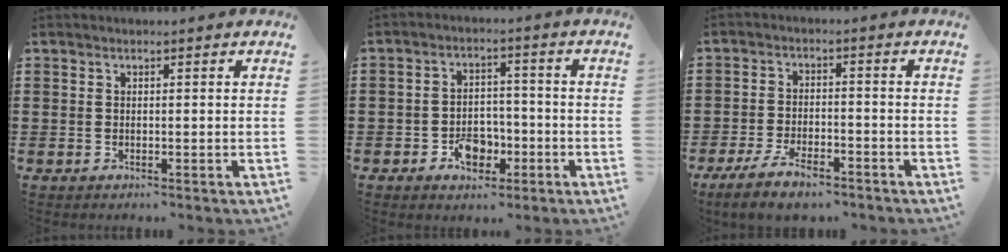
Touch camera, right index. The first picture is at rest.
{"total": 5.4, "force": [-2.5, 3.6, 3.2], "torque": [-0.048, 0.005, -0.042]}
{"total": 5.6, "force": [-4.2, 1.7, 3.4], "torque": [-0.074, 0.001, -0.081]}